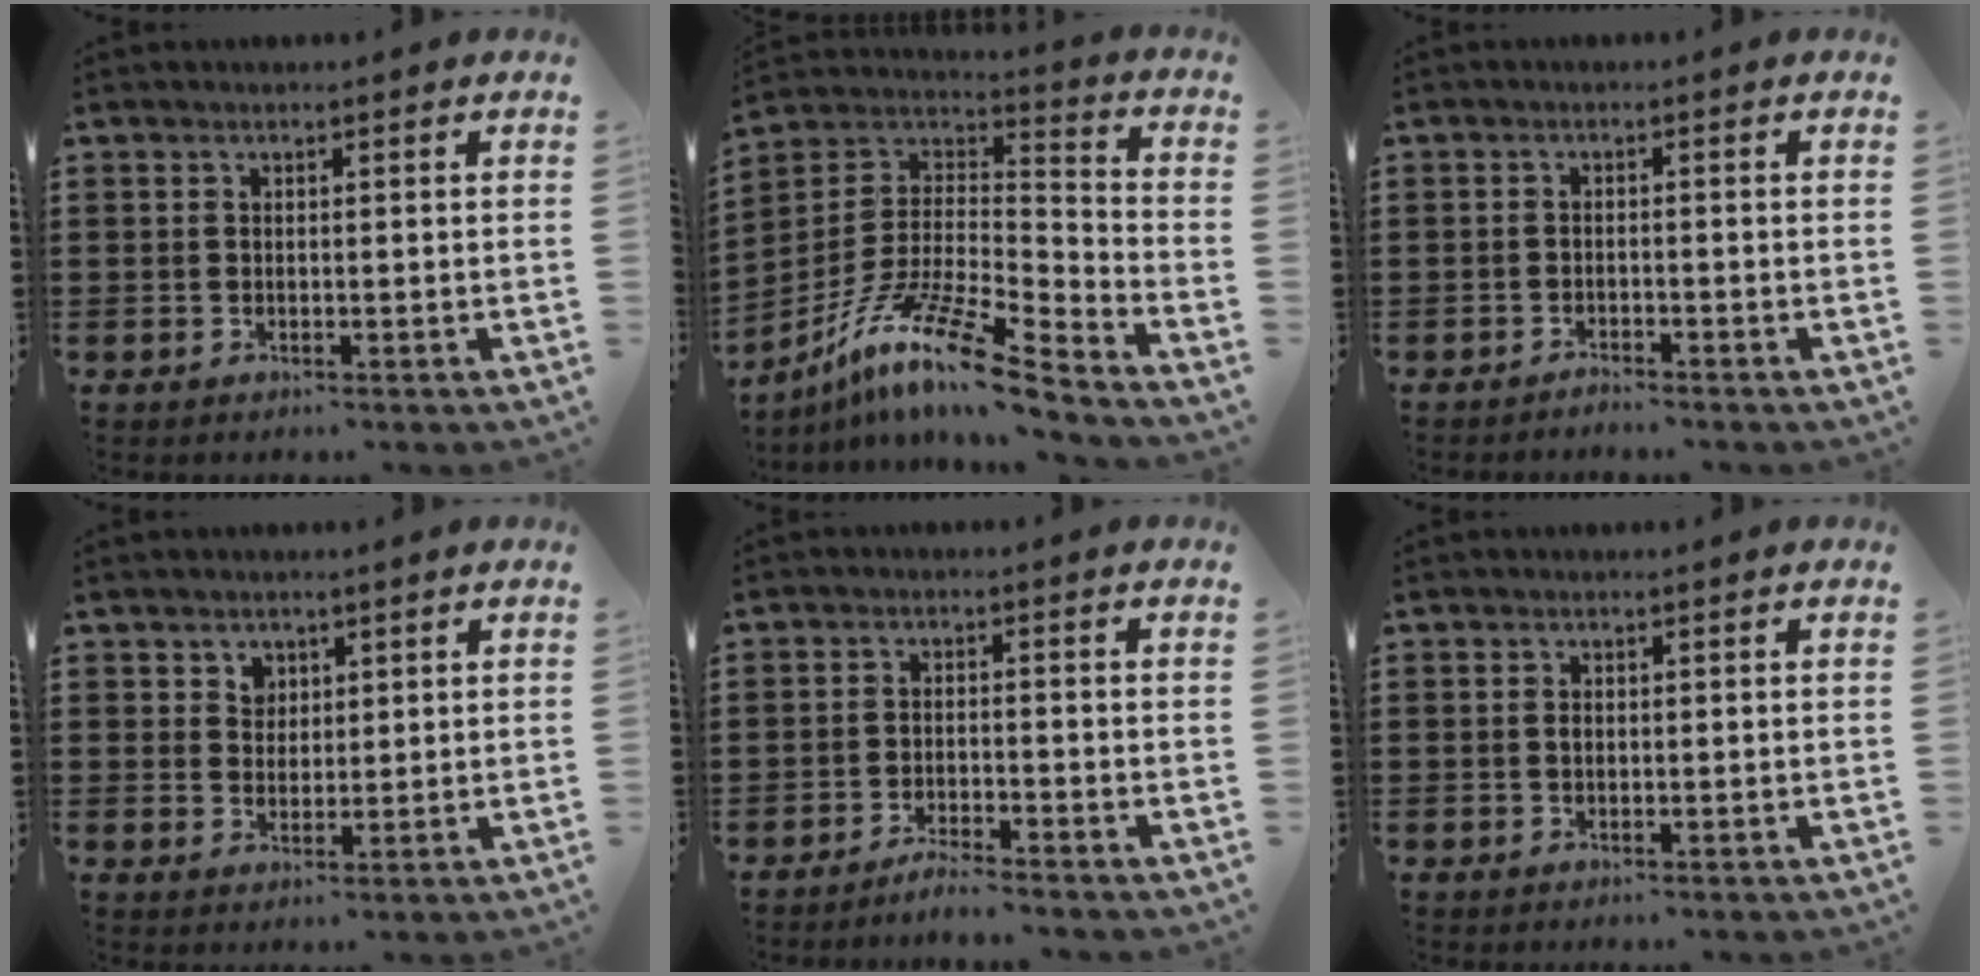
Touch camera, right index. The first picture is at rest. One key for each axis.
{"total": 13.0, "fx": -9.8, "fy": 1.6, "fz": 8.4, "tx": -0.169, "ty": 0.011, "tz": -0.192}
{"total": 1.3, "fx": -1.3, "fy": 0.1, "fz": 0.0, "tx": -0.003, "ty": 0.003, "tz": -0.028}
{"total": 2.5, "fx": 1.5, "fy": 2.0, "fz": 0.2, "tx": -0.013, "ty": 0.009, "tz": 0.028}
{"total": 2.5, "fx": -2.5, "fy": -0.3, "fz": 0.4, "tx": -0.009, "ty": 0.002, "tz": -0.051}
{"total": 0.9, "fx": 0.0, "fy": 0.5, "fz": 0.7, "tx": -0.016, "ty": 0.001, "tz": -0.001}